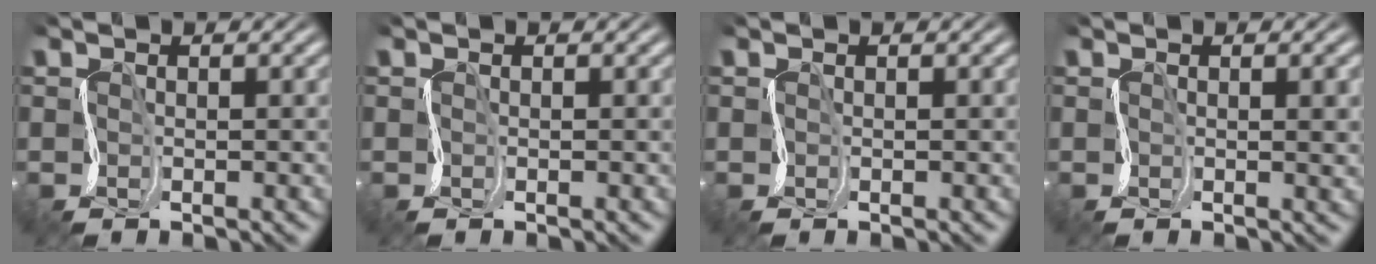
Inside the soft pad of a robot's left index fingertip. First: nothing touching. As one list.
[{"total": 0.0}, {"total": 0.0}, {"total": 2.5, "force": [0.8, 0.8, 2.2], "torque": [-0.029, 0.011, 0.010]}]